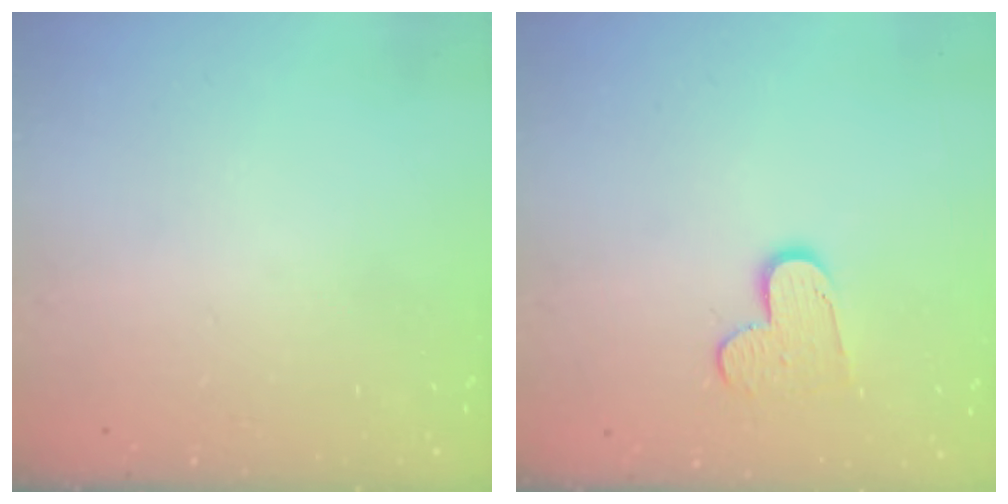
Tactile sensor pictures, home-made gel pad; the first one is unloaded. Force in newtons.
{"total": 9.1, "press": 9.1, "slide": 0.7}